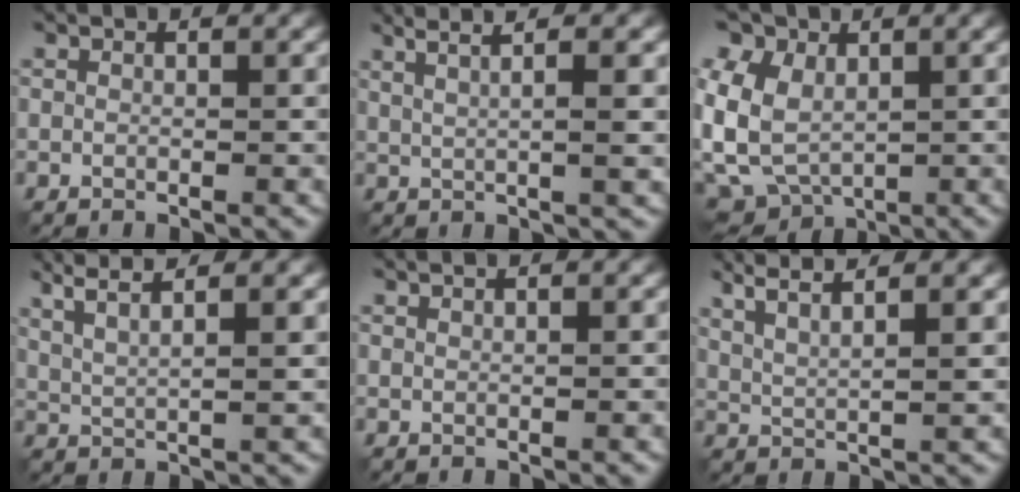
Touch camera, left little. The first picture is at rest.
{"total": 5.7, "force": [3.0, 1.6, 4.6], "torque": [-0.063, 0.020, 0.028]}
{"total": 8.6, "force": [1.6, 6.4, 5.5], "torque": [-0.129, 0.000, 0.030]}
{"total": 5.2, "force": [3.2, 1.1, 3.9], "torque": [-0.076, 0.015, 0.046]}
{"total": 0.7, "force": [0.6, 0.1, 0.4], "torque": [-0.003, 0.001, 0.005]}
{"total": 5.7, "force": [3.9, 1.3, 3.8], "torque": [-0.068, 0.020, 0.050]}